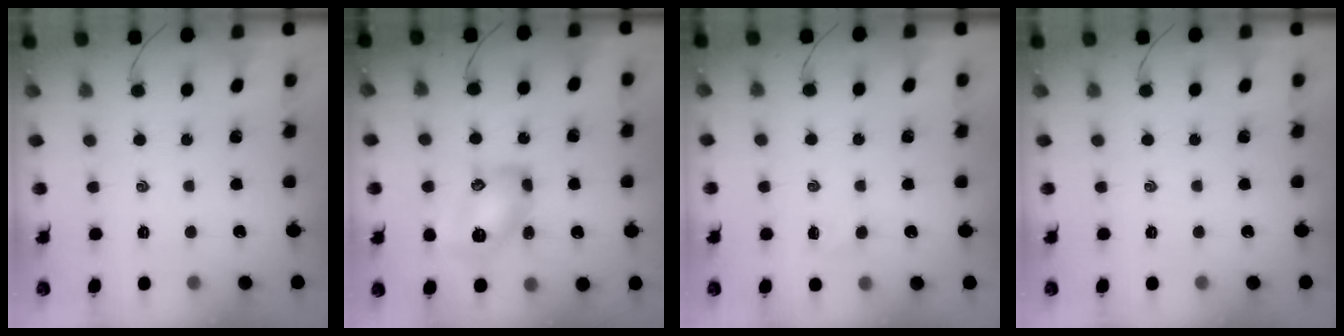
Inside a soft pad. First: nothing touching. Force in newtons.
{"total": 11.7, "press": 11.7, "slide": 0.8}
{"total": 2.6, "press": 2.5, "slide": 0.9}
{"total": 0.0}